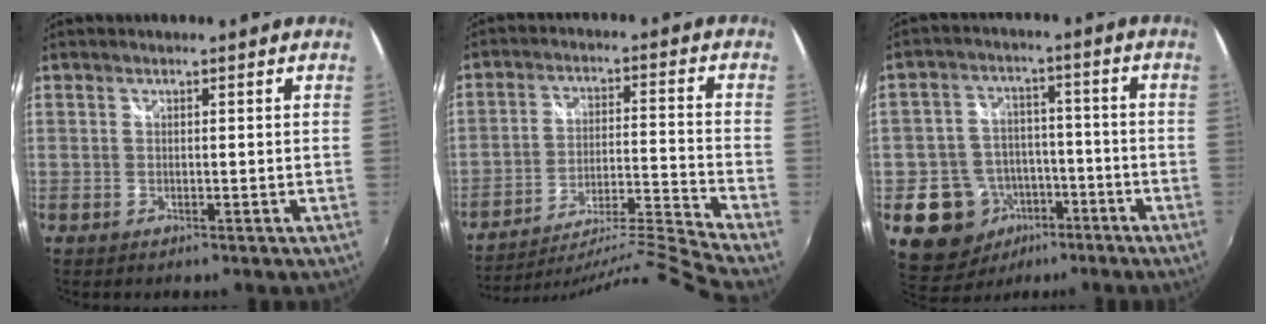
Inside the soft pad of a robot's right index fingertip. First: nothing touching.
{"total": 16.7, "force": [-15.1, -4.9, 5.0], "torque": [-0.087, -0.019, -0.251]}
{"total": 11.3, "force": [-5.3, 9.6, 2.7], "torque": [-0.076, 0.029, -0.068]}